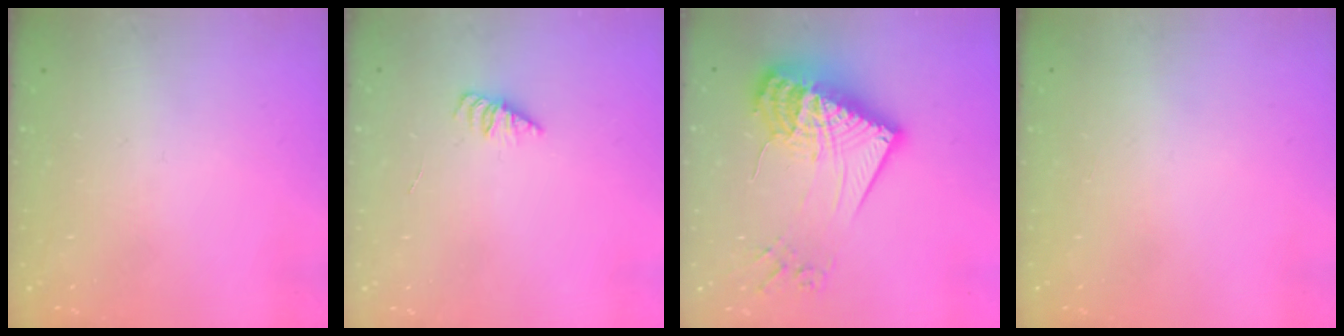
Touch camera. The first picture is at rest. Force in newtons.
{"total": 1.9, "press": 1.9, "slide": 0.4}
{"total": 23.5, "press": 23.4, "slide": 2.2}
{"total": 0.0}